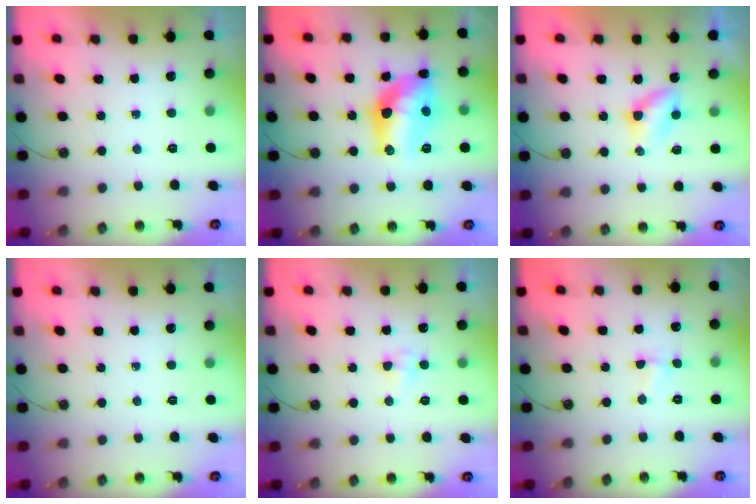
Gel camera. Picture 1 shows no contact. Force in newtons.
{"total": 14.5, "press": 14.5, "slide": 0.7}
{"total": 3.6, "press": 3.6, "slide": 0.4}
{"total": 0.0}
{"total": 3.6, "press": 3.5, "slide": 0.4}
{"total": 1.6, "press": 1.3, "slide": 0.9}